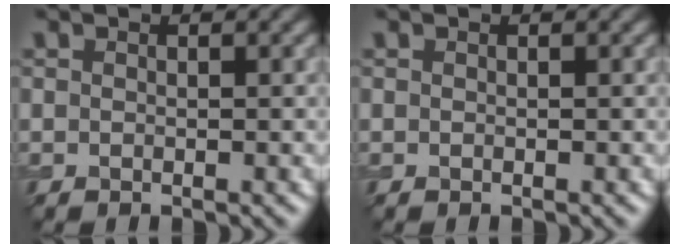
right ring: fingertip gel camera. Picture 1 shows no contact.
{"total": 0.0}